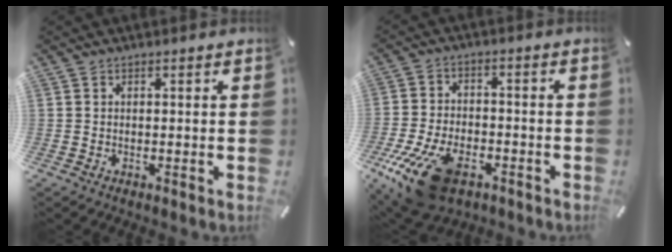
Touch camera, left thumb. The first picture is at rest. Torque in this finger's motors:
{"motor_torque": [1.49, 3.52, 0.61, 0.24, 0.23]}